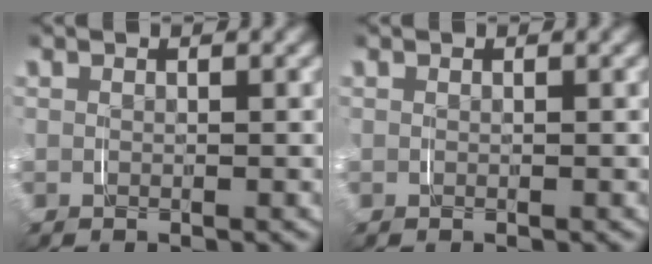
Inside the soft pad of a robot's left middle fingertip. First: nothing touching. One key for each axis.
{"total": 0.0}